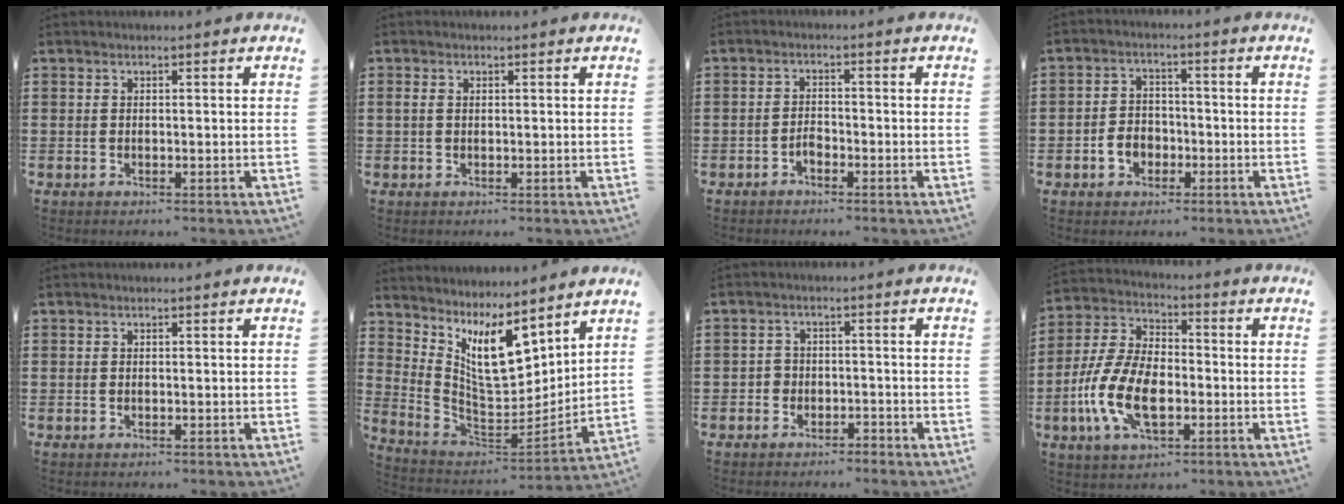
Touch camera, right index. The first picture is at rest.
{"total": 1.0, "force": [0.2, 0.7, 0.7], "torque": [-0.016, 0.006, 0.002]}
{"total": 1.6, "force": [-1.2, 0.9, 0.8], "torque": [-0.019, 0.003, -0.024]}
{"total": 3.9, "force": [-1.6, 3.1, 1.7], "torque": [-0.039, 0.003, -0.030]}
{"total": 0.0}
{"total": 9.8, "force": [5.5, 4.0, 7.1], "torque": [-0.141, -0.030, 0.106]}
{"total": 2.4, "force": [-1.9, 1.4, 0.1], "torque": [-0.011, 0.002, -0.042]}
{"total": 10.7, "force": [-3.4, 5.5, 8.5], "torque": [-0.213, -0.009, -0.069]}